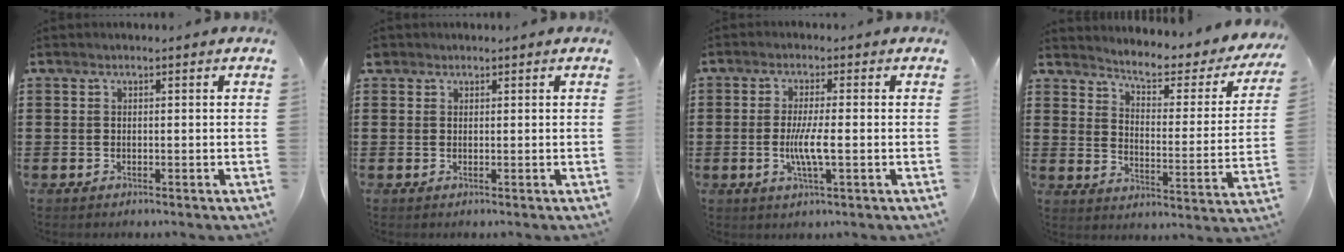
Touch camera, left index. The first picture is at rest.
{"total": 1.0, "force": [0.7, 0.6, 0.1], "torque": [-0.006, 0.004, 0.014]}
{"total": 5.1, "force": [-0.7, 0.6, 5.1], "torque": [-0.102, -0.007, -0.018]}
{"total": 4.7, "force": [4.1, 0.6, 2.3], "torque": [-0.058, -0.034, 0.060]}